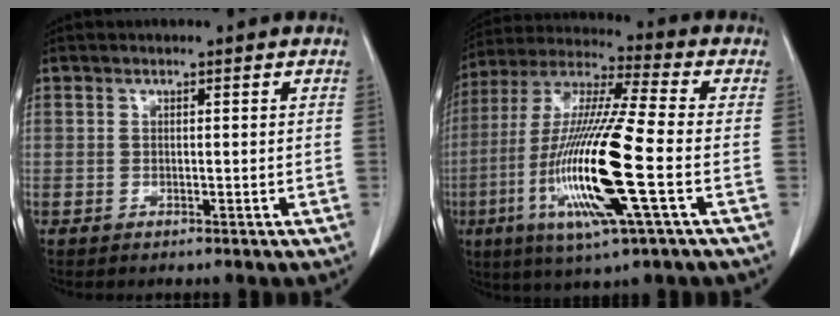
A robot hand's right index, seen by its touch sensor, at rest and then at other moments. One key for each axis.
{"total": 19.1, "fx": -5.1, "fy": 0.7, "fz": 18.4, "tx": -0.389, "ty": -0.020, "tz": -0.099}